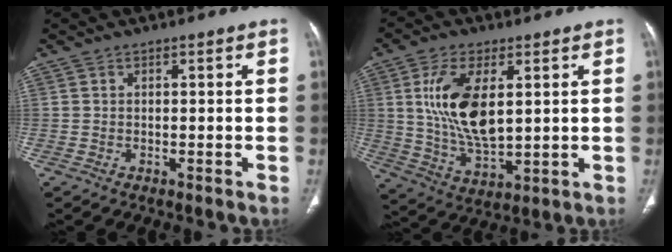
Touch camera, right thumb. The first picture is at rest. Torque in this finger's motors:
{"motor_torque": [0.42, 1.29, 1.61, 0.50, 0.49]}